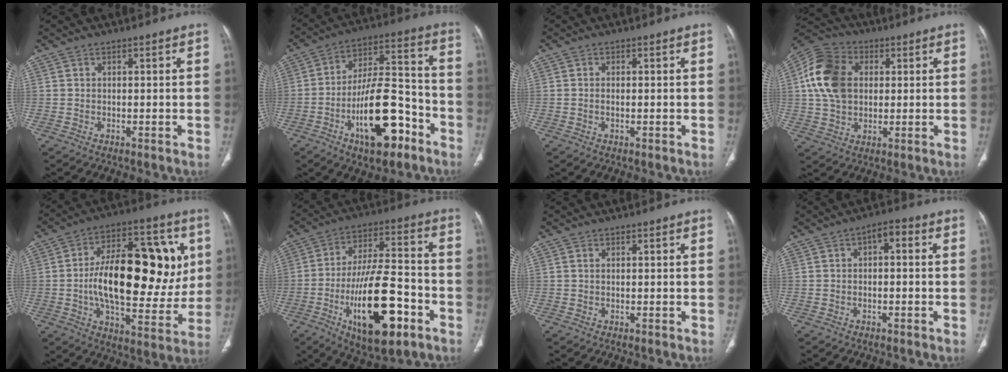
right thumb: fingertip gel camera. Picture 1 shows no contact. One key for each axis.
{"total": 18.5, "fx": -8.5, "fy": 7.8, "fz": 14.5, "tx": -0.215, "ty": 0.063, "tz": -0.134}
{"total": 0.9, "fx": -0.1, "fy": 0.4, "fz": 0.7, "tx": -0.023, "ty": 0.004, "tz": -0.003}
{"total": 14.2, "fx": 2.2, "fy": 10.5, "fz": 9.2, "tx": -0.167, "ty": 0.014, "tz": 0.033}
{"total": 26.2, "fx": 2.2, "fy": 12.6, "fz": 22.9, "tx": -0.320, "ty": 0.002, "tz": 0.030}
{"total": 21.4, "fx": -8.3, "fy": 8.4, "fz": 17.8, "tx": -0.287, "ty": 0.036, "tz": -0.125}
{"total": 0.0}
{"total": 3.3, "fx": 0.3, "fy": 1.8, "fz": 2.8, "tx": -0.033, "ty": 0.017, "tz": -0.006}